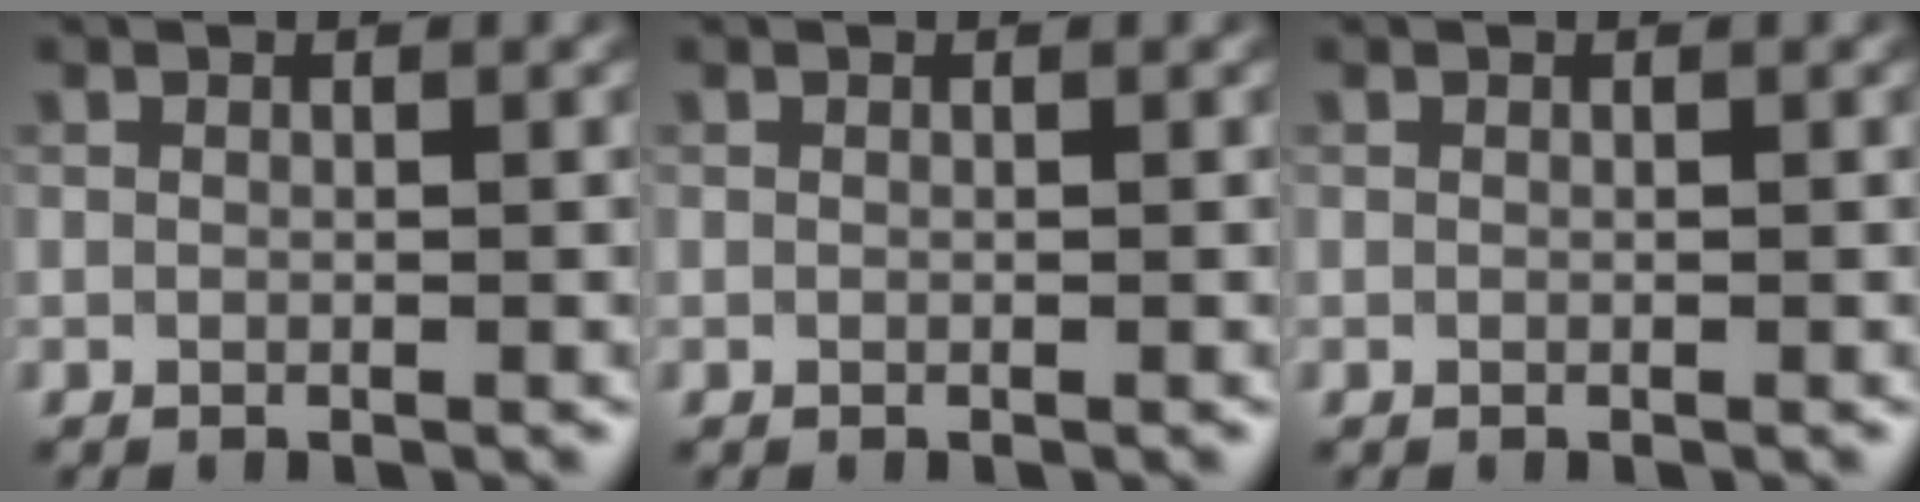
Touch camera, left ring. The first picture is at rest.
{"total": 0.0}
{"total": 0.0}